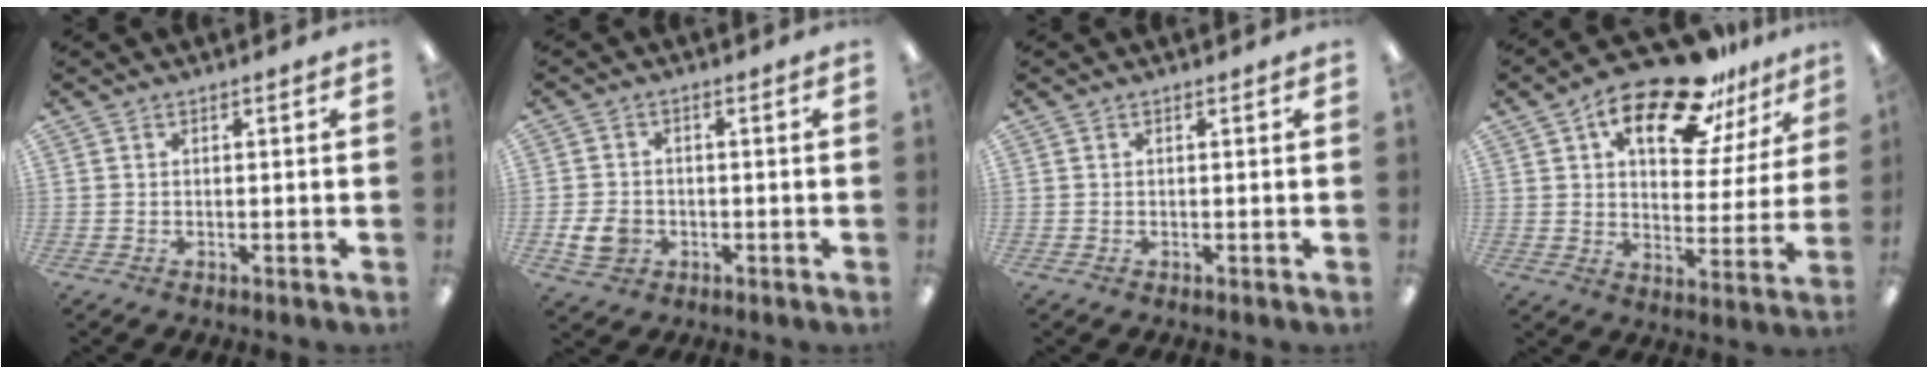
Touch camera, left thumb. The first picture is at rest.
{"total": 5.2, "force": [-1.5, 4.2, 2.6], "torque": [-0.045, 0.003, -0.026]}
{"total": 0.0}
{"total": 18.7, "force": [12.7, 8.0, 11.2], "torque": [-0.175, -0.071, 0.212]}